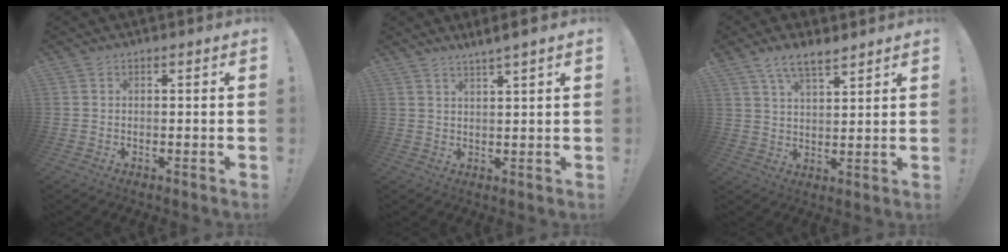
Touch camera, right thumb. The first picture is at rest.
{"total": 3.6, "force": [2.8, -0.6, 2.1], "torque": [-0.029, -0.018, 0.044]}
{"total": 7.2, "force": [5.5, 2.5, 3.8], "torque": [-0.062, -0.028, 0.102]}